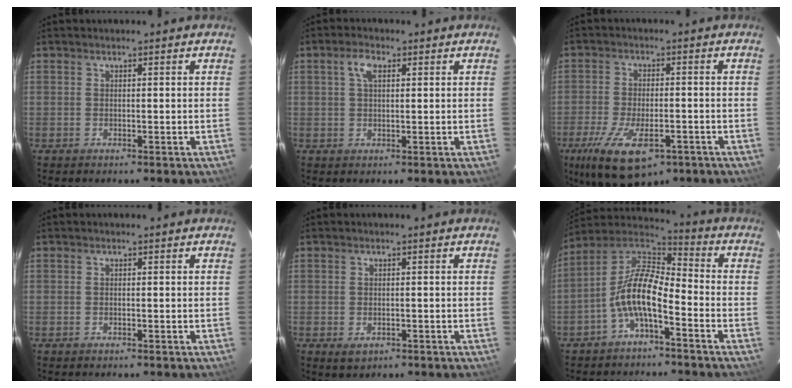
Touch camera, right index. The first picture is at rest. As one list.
[{"total": 3.4, "force": [1.3, 1.7, 2.6], "torque": [-0.050, 0.011, 0.025]}, {"total": 14.6, "force": [-7.9, 6.0, 10.7], "torque": [-0.222, -0.040, -0.124]}, {"total": 0.0}, {"total": 2.7, "force": [-1.0, 1.9, 1.6], "torque": [-0.029, -0.006, -0.011]}, {"total": 10.3, "force": [-4.7, 3.7, 8.4], "torque": [-0.177, 0.015, -0.094]}]